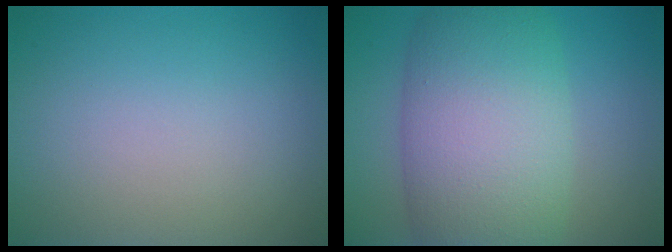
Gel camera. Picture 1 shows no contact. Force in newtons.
{"total": 11.2, "press": 11.2, "slide": 0.6}